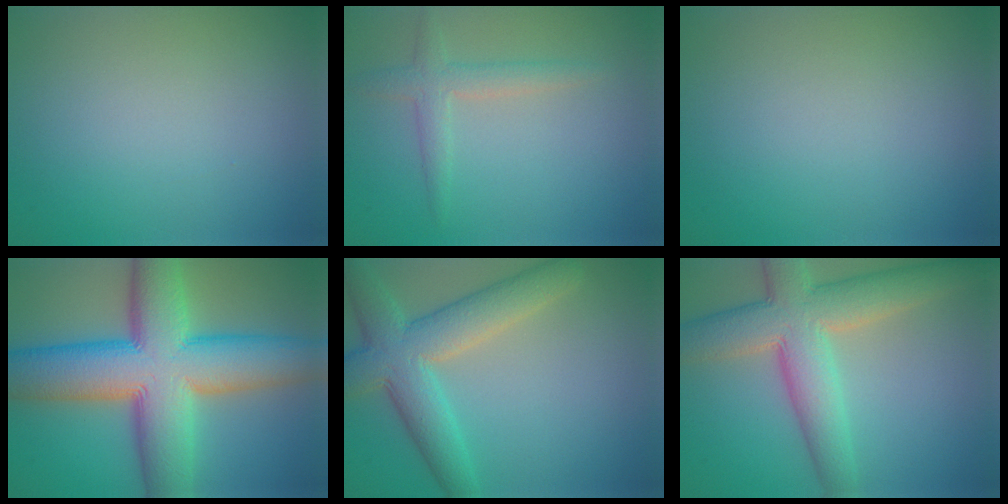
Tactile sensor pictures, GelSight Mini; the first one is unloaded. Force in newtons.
{"total": 2.3, "press": 2.3, "slide": 0.1}
{"total": 0.0}
{"total": 14.1, "press": 14.1, "slide": 0.5}
{"total": 6.8, "press": 6.8, "slide": 0.3}
{"total": 8.2, "press": 8.2, "slide": 0.5}